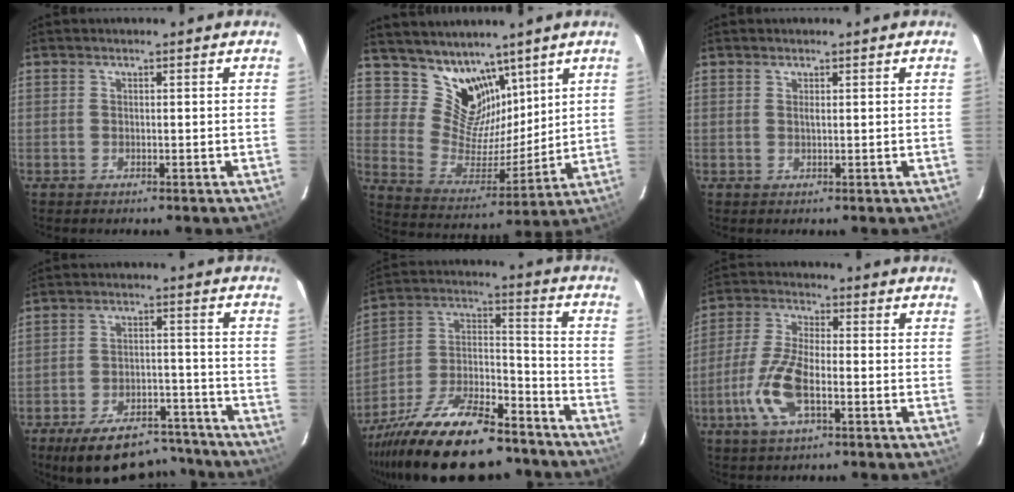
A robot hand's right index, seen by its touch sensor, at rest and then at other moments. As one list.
[{"total": 13.1, "force": [9.4, 7.9, 4.5], "torque": [-0.082, 0.002, 0.187]}, {"total": 0.6, "force": [0.2, 0.1, 0.5], "torque": [-0.011, 0.001, 0.005]}, {"total": 17.7, "force": [-14.9, 6.4, 7.2], "torque": [-0.138, 0.016, -0.195]}, {"total": 26.6, "force": [-19.7, 9.9, 15.0], "torque": [-0.285, -0.001, -0.306]}, {"total": 10.0, "force": [-3.6, 3.4, 8.7], "torque": [-0.193, -0.002, -0.073]}]